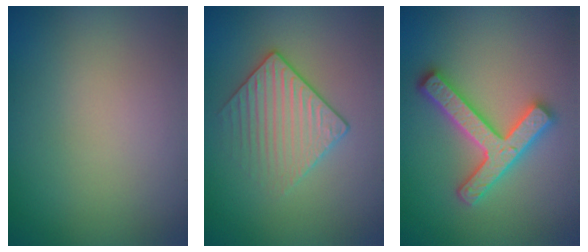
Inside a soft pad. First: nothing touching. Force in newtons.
{"total": 3.1, "press": 2.8, "slide": 1.2}
{"total": 4.0, "press": 3.9, "slide": 0.9}